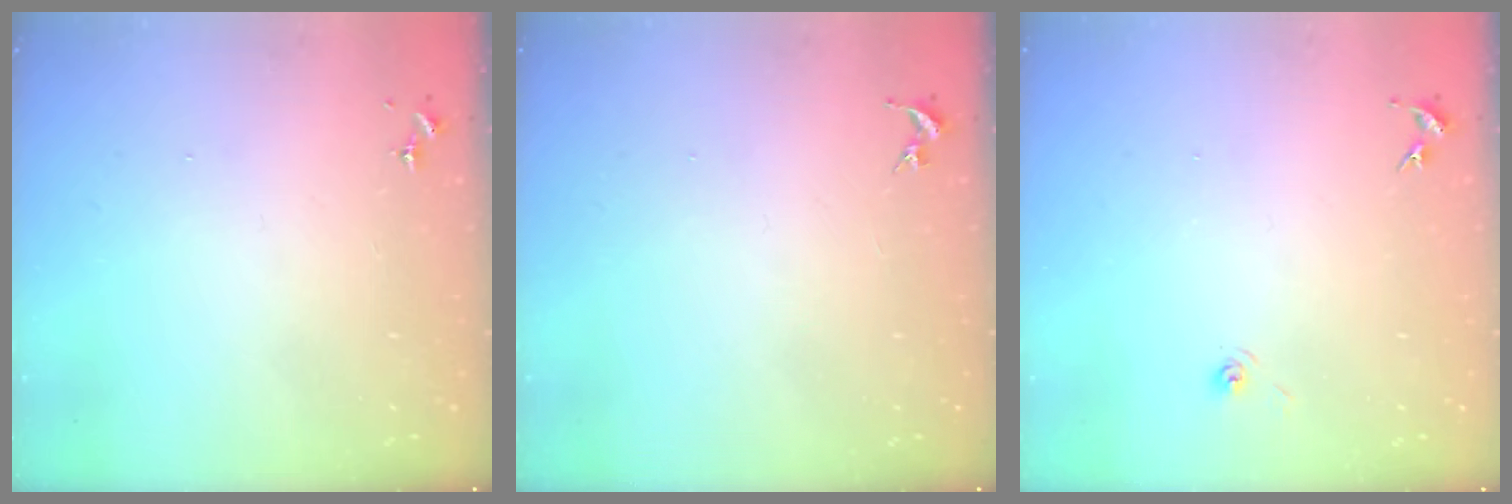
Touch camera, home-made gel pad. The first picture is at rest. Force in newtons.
{"total": 0.0}
{"total": 3.2, "press": 2.7, "slide": 1.7}